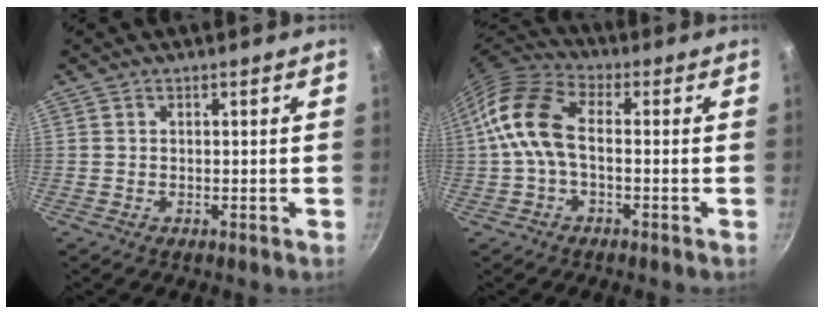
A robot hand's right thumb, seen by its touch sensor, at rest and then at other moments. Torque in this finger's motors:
{"motor_torque": [0.43, 0.22, 1.78, -0.32, 0.55]}